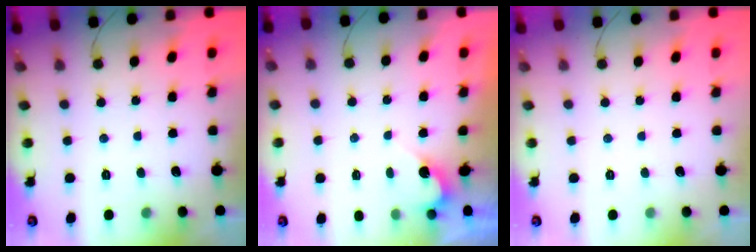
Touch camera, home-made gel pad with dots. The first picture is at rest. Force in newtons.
{"total": 2.7, "press": 2.7, "slide": 0.1}
{"total": 0.0}